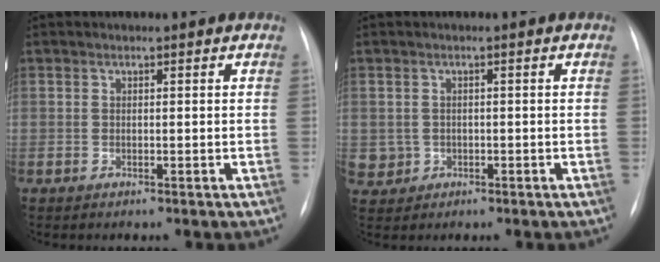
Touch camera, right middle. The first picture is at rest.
{"total": 2.8, "force": [-0.4, 2.7, 0.3], "torque": [0.001, 0.006, 0.002]}